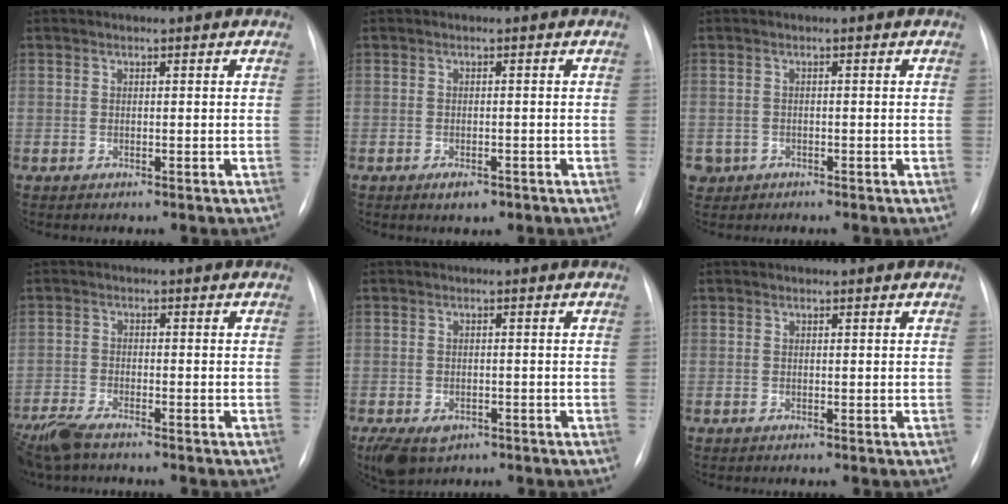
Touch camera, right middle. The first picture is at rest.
{"total": 2.3, "force": [-1.4, 1.1, 1.5], "torque": [-0.022, 0.000, -0.014]}
{"total": 2.0, "force": [-0.8, 1.8, 0.0], "torque": [0.003, 0.008, -0.010]}
{"total": 6.2, "force": [-5.0, 1.4, 3.4], "torque": [-0.074, -0.018, -0.097]}
{"total": 7.1, "force": [-3.7, 5.0, 3.5], "torque": [-0.076, -0.005, -0.050]}
{"total": 0.6, "force": [0.2, 0.6, -0.1], "torque": [0.009, 0.003, 0.001]}